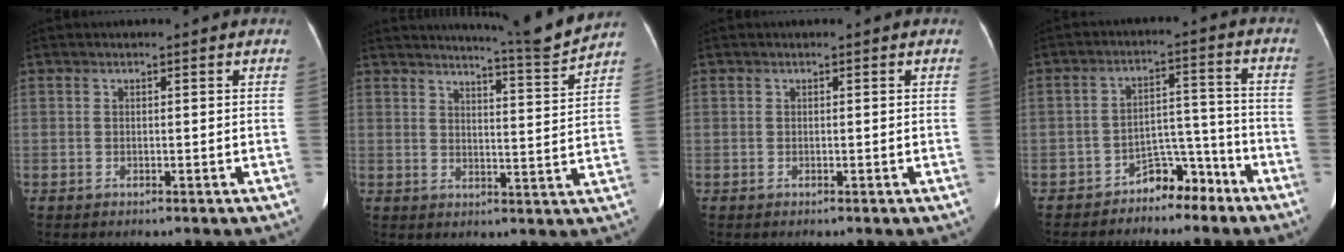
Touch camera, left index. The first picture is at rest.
{"total": 8.1, "force": [7.6, -2.4, 1.3], "torque": [-0.035, -0.048, 0.109]}
{"total": 0.0}
{"total": 5.8, "force": [-5.0, 2.5, 1.6], "torque": [-0.023, 0.023, -0.081]}